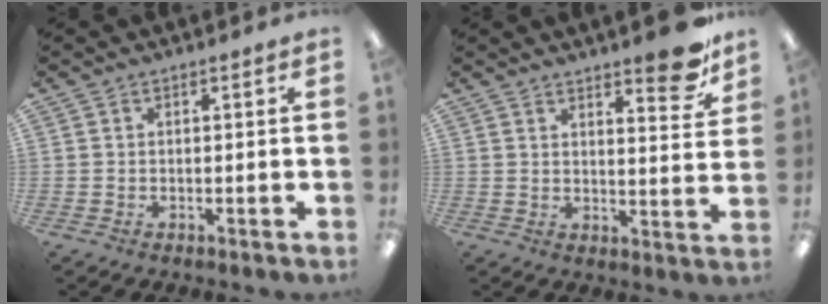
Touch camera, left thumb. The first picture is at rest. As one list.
[{"total": 9.3, "force": [7.4, 2.7, 5.0], "torque": [-0.045, -0.055, 0.121]}]